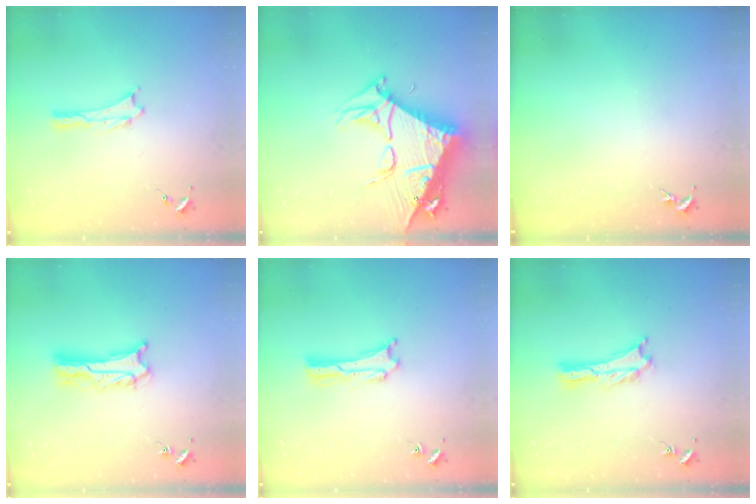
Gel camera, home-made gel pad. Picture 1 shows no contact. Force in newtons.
{"total": 11.1, "press": 11.1, "slide": 1.3}
{"total": 0.0}
{"total": 5.0, "press": 4.9, "slide": 0.5}
{"total": 0.9, "press": 0.9, "slide": 0.2}
{"total": 0.9, "press": 0.9, "slide": 0.2}